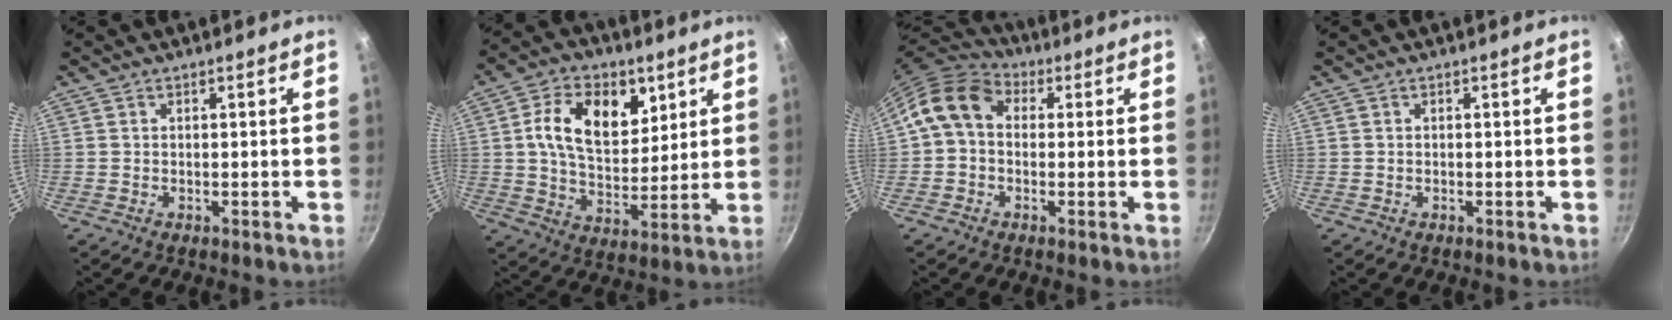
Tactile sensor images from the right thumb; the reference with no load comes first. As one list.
[{"total": 15.6, "force": [5.2, 9.9, 10.9], "torque": [-0.149, -0.017, 0.094]}, {"total": 10.6, "force": [1.0, 8.0, 6.9], "torque": [-0.118, 0.032, 0.002]}, {"total": 0.0}]